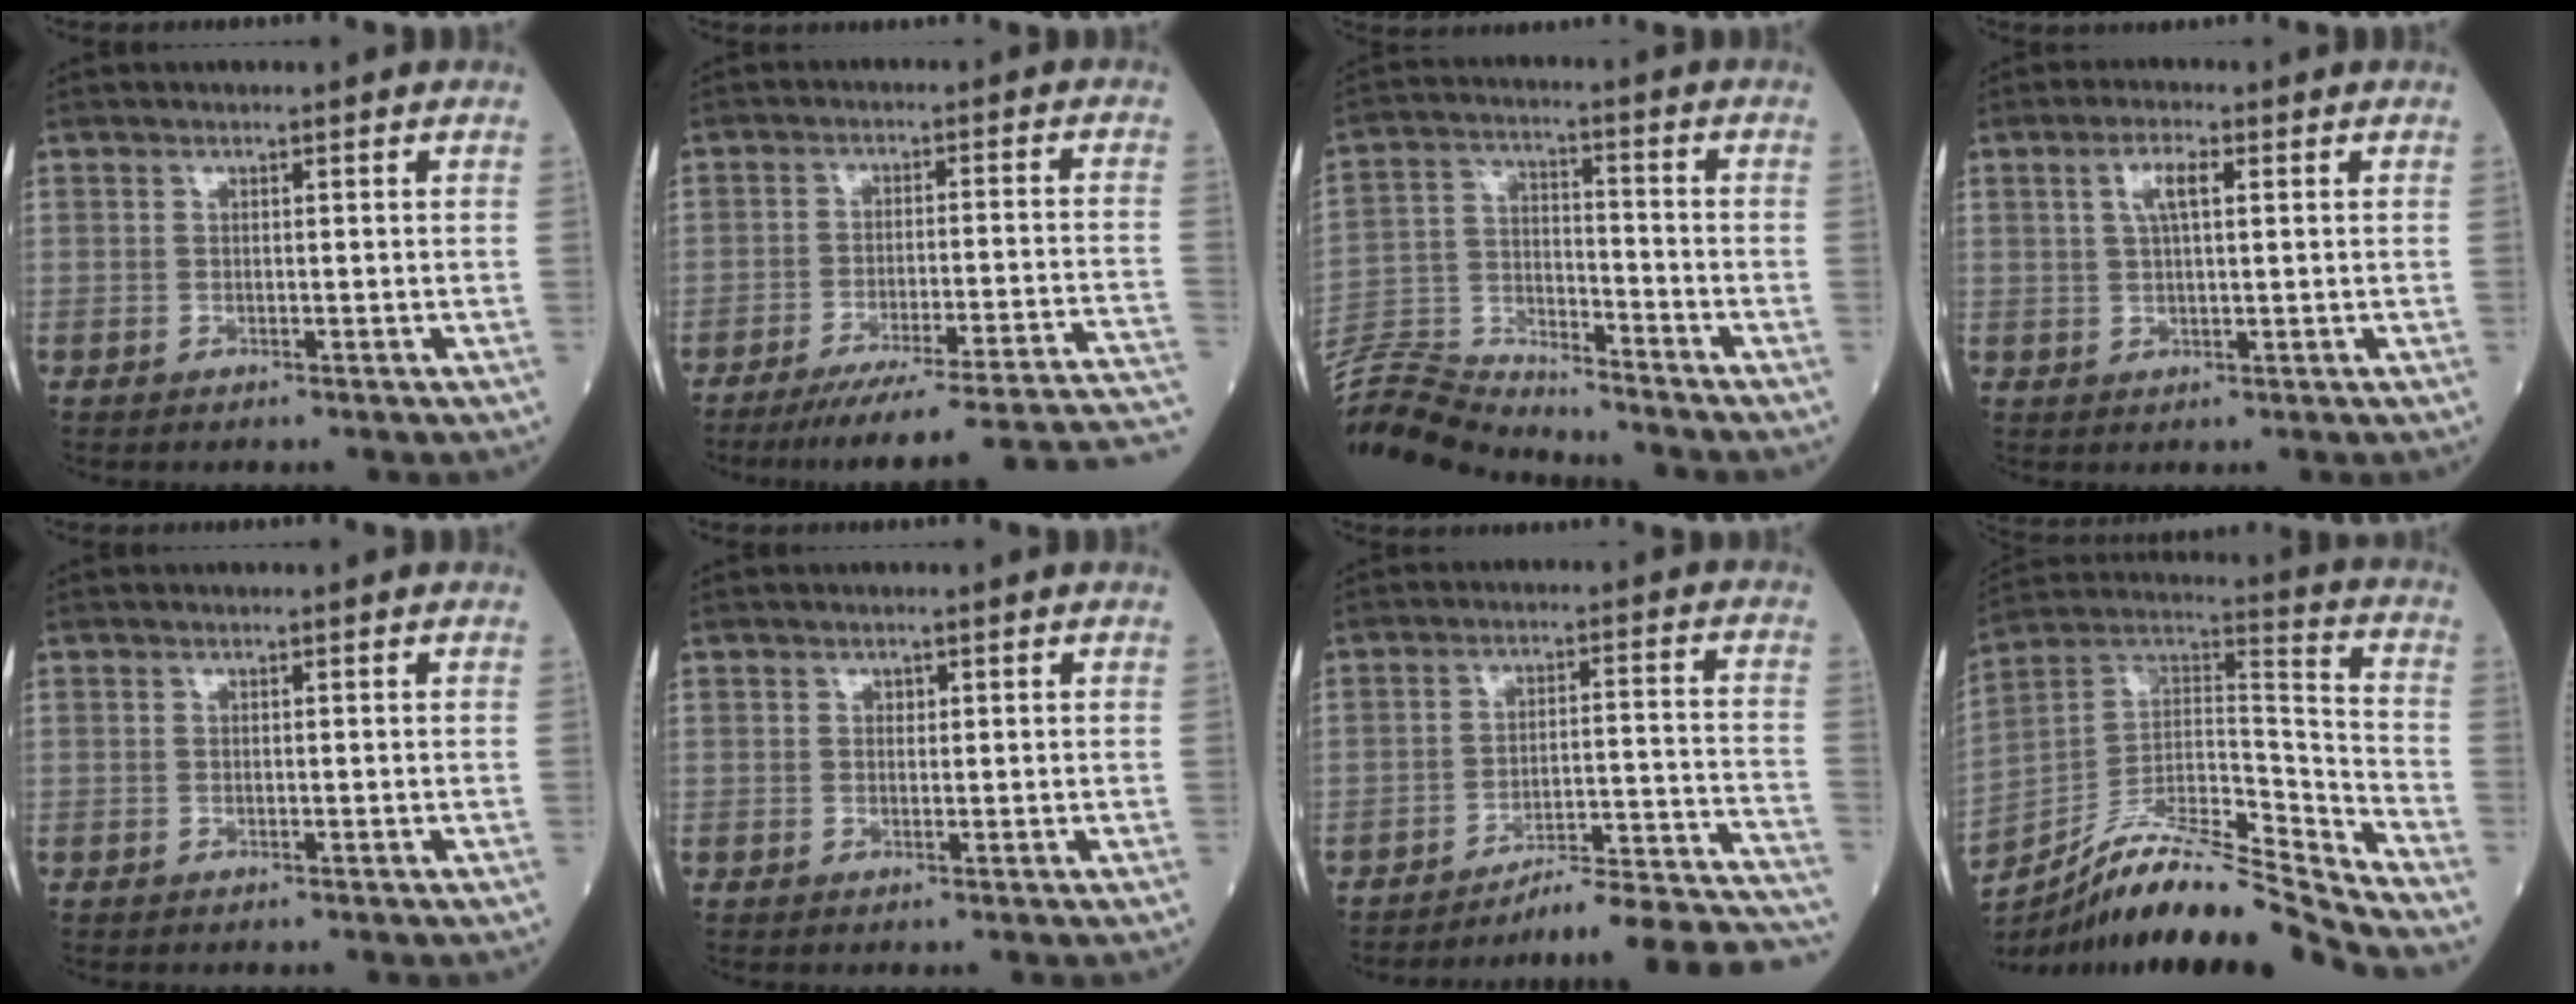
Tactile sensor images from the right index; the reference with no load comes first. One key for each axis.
{"total": 22.1, "fx": -19.6, "fy": -1.1, "fz": 10.1, "tx": -0.072, "ty": -0.016, "tz": -0.259}
{"total": 14.3, "fx": -14.2, "fy": 0.4, "fz": 1.5, "tx": -0.043, "ty": 0.021, "tz": -0.254}
{"total": 3.9, "fx": 1.4, "fy": 0.9, "fz": 3.5, "tx": -0.072, "ty": 0.008, "tz": 0.028}
{"total": 0.0}
{"total": 0.7, "fx": 0.3, "fy": 0.5, "fz": 0.3, "tx": -0.001, "ty": 0.000, "tz": 0.003}
{"total": 20.9, "fx": -20.2, "fy": -1.3, "fz": 5.2, "tx": -0.025, "ty": 0.006, "tz": -0.271}
{"total": 18.1, "fx": -16.1, "fy": 0.4, "fz": 8.3, "tx": -0.150, "ty": 0.037, "tz": -0.288}